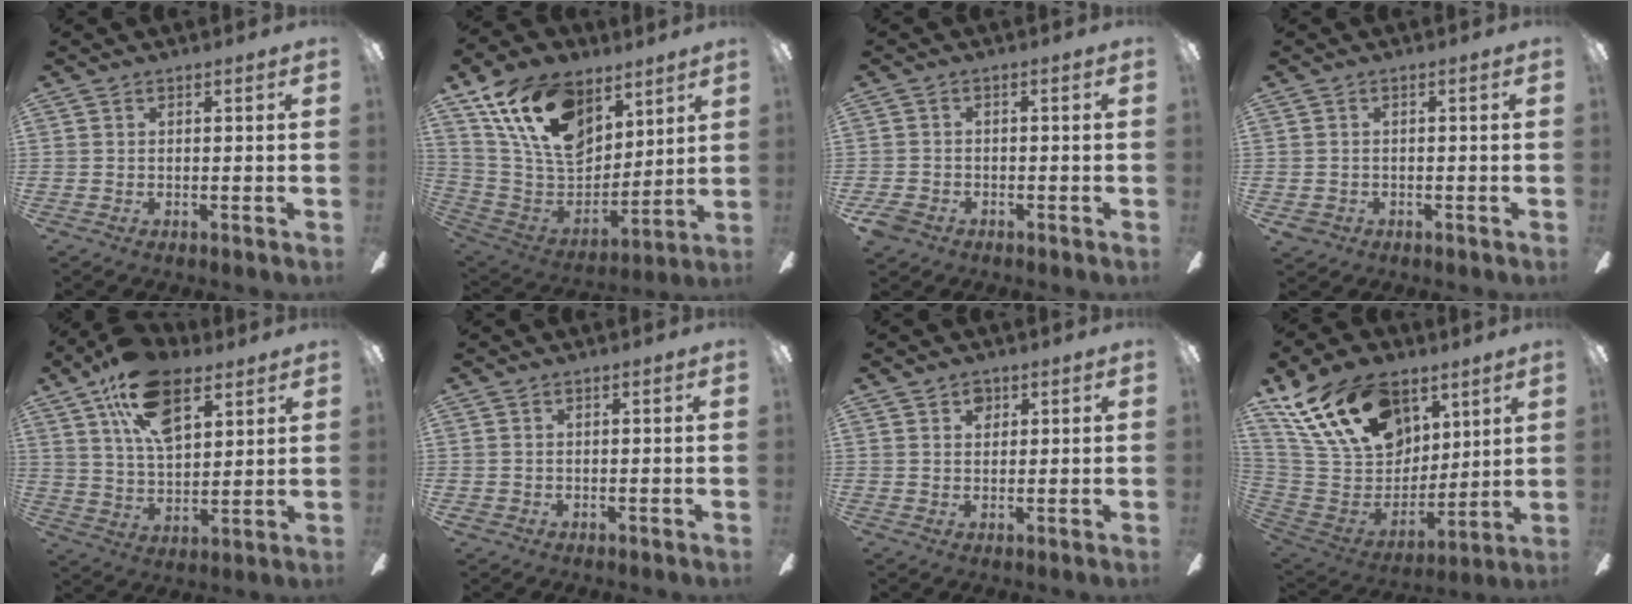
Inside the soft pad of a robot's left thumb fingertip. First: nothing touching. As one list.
[{"total": 21.0, "force": [11.5, 13.2, 11.4], "torque": [-0.217, -0.044, 0.215]}, {"total": 3.4, "force": [-2.2, 2.2, 1.4], "torque": [-0.039, 0.007, -0.046]}, {"total": 1.6, "force": [-0.6, 1.4, 0.5], "torque": [-0.011, 0.003, -0.014]}, {"total": 17.4, "force": [9.7, 9.3, 11.1], "torque": [-0.189, -0.020, 0.173]}, {"total": 0.6, "force": [0.0, 0.6, 0.2], "torque": [-0.005, 0.004, -0.003]}, {"total": 2.7, "force": [1.5, 1.9, 1.1], "torque": [0.000, -0.005, 0.022]}, {"total": 24.2, "force": [13.5, 15.2, 13.1], "torque": [-0.246, -0.051, 0.250]}]